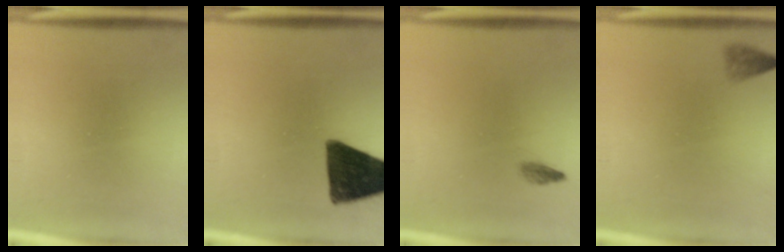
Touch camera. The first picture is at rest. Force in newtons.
{"total": 14.9}
{"total": 0.9}
{"total": 2.1}